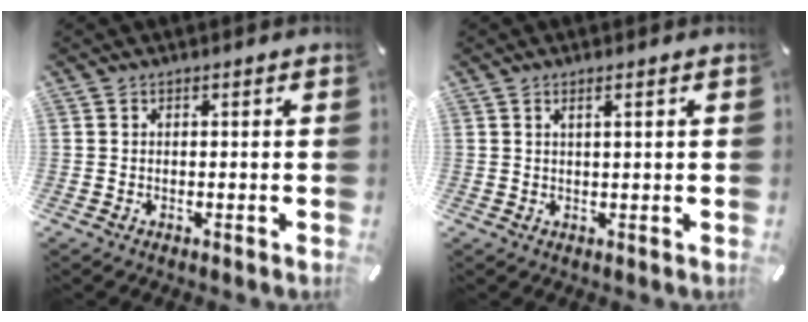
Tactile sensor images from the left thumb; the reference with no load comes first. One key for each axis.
{"total": 1.7, "fx": 0.7, "fy": 0.0, "fz": 1.6, "tx": -0.031, "ty": -0.002, "tz": 0.011}